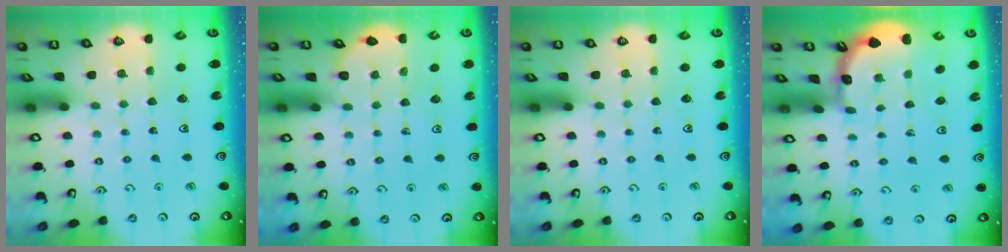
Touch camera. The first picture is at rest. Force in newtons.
{"total": 2.0, "press": 2.0, "slide": 0.2}
{"total": 0.0}
{"total": 1.6, "press": 1.6, "slide": 0.3}